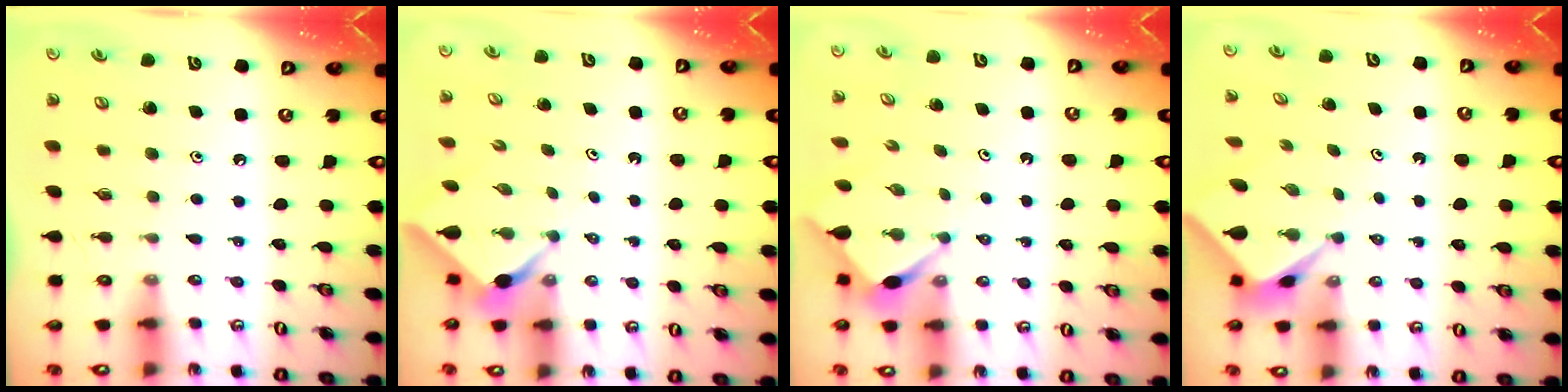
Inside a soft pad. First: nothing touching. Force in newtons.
{"total": 2.4, "press": 2.4, "slide": 0.2}
{"total": 3.5, "press": 3.5, "slide": 0.4}
{"total": 2.1, "press": 2.1, "slide": 0.2}